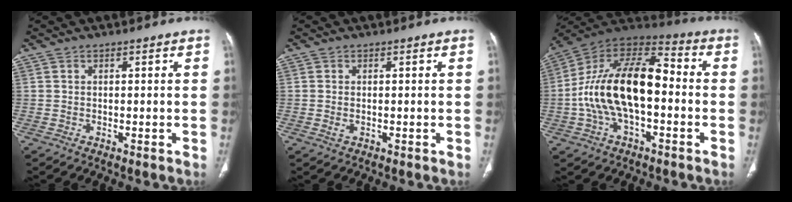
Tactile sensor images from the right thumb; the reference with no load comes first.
{"total": 1.3, "force": [-0.2, 0.8, 1.0], "torque": [-0.027, 0.002, -0.001]}
{"total": 20.4, "force": [-2.1, 10.5, 17.3], "torque": [-0.310, 0.047, -0.041]}